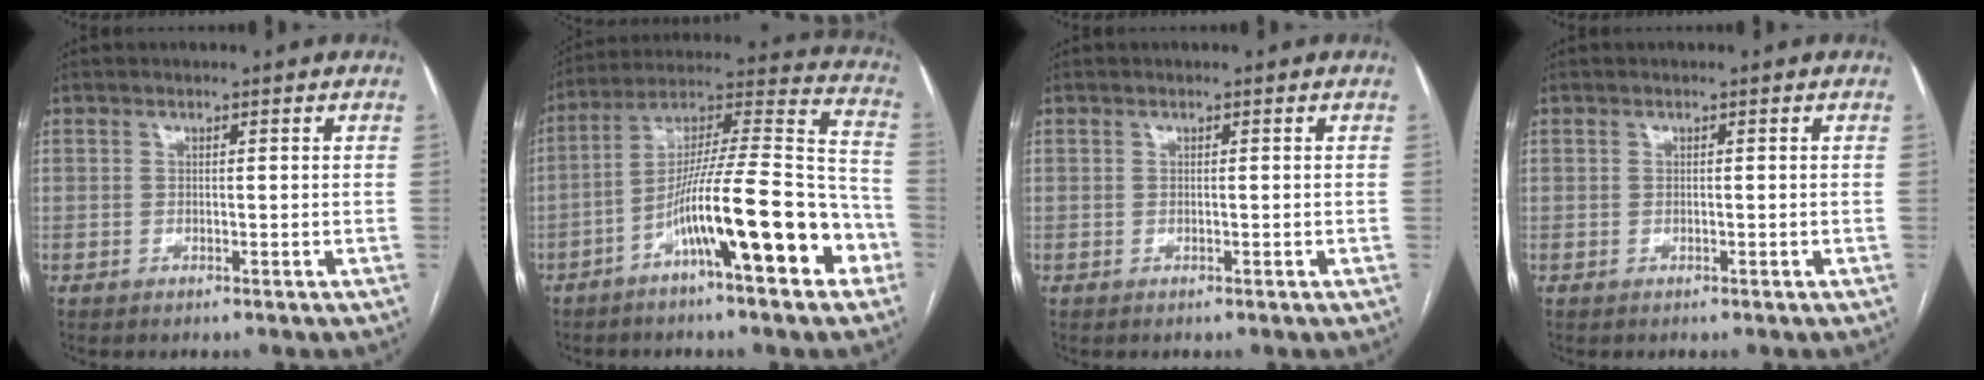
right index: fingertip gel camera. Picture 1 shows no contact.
{"total": 19.0, "force": [-8.4, 2.4, 16.9], "torque": [-0.276, 0.016, -0.134]}
{"total": 0.0}
{"total": 0.0}